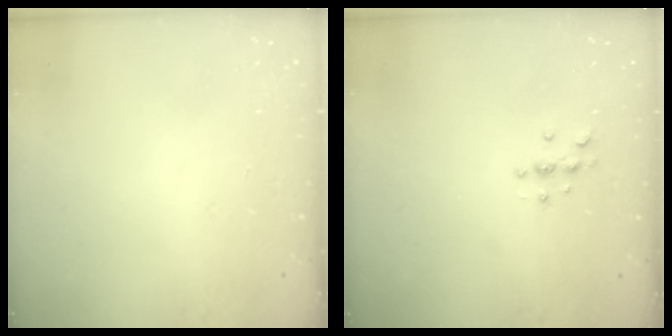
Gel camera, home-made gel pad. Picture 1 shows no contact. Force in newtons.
{"total": 3.0, "press": 3.0, "slide": 0.4}